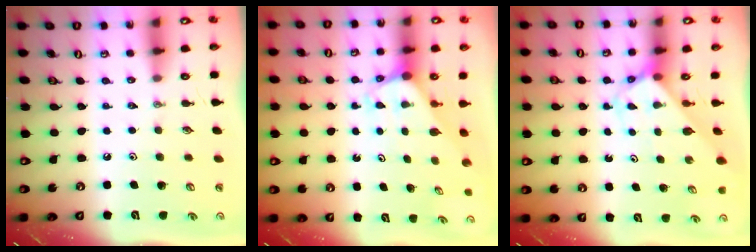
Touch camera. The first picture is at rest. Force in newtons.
{"total": 2.0, "press": 2.0, "slide": 0.1}
{"total": 2.8, "press": 2.8, "slide": 0.1}